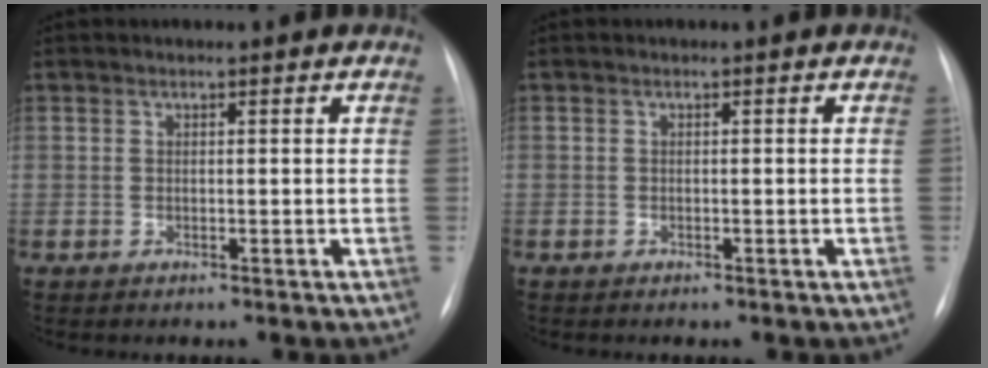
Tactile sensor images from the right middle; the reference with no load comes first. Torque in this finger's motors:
{"motor_torque": [0.50, -0.62, 0.00, -0.22]}